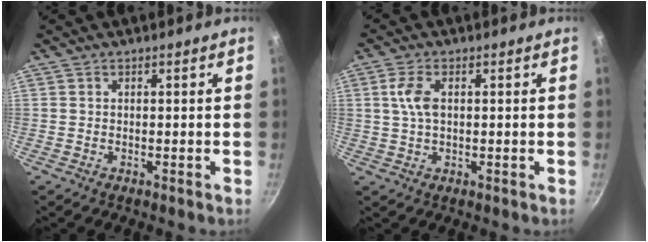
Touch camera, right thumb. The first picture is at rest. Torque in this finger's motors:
{"motor_torque": [0.10, 0.06, 0.32, 0.57, 0.04]}